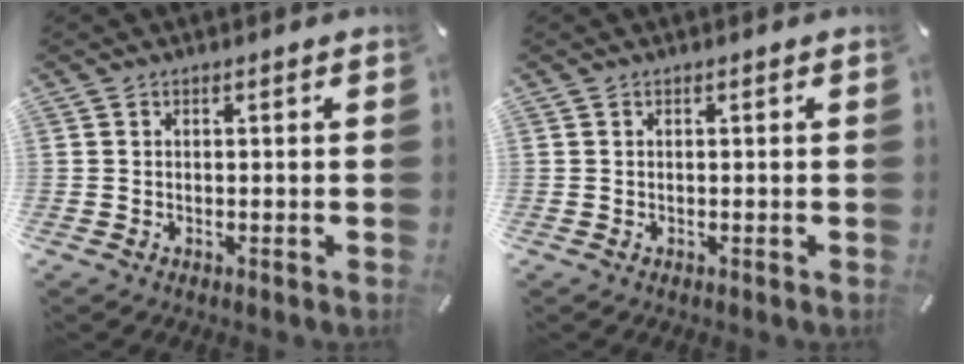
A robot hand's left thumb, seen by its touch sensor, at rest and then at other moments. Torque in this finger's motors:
{"motor_torque": [0.00, -0.01, 0.00, 0.00, 0.00]}